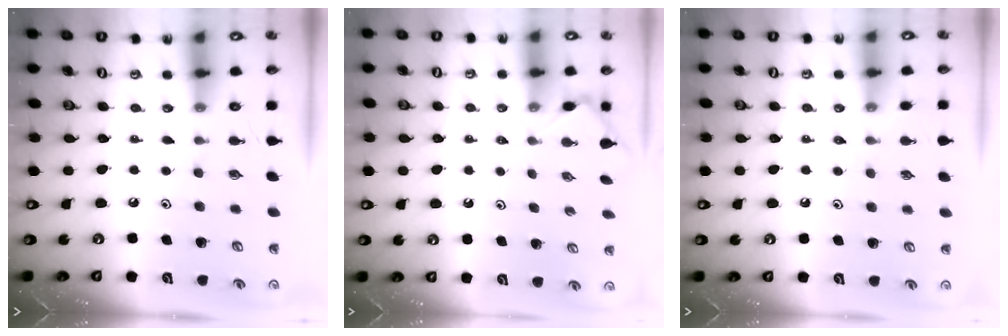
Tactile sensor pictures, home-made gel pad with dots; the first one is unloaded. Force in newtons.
{"total": 2.9, "press": 2.8, "slide": 0.5}
{"total": 3.3, "press": 3.2, "slide": 0.6}